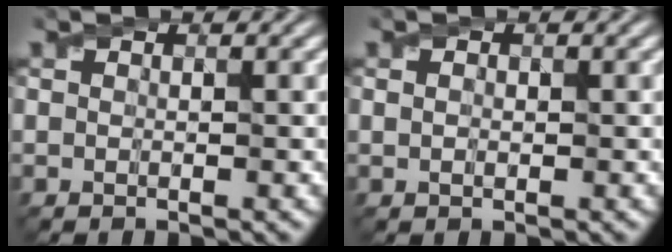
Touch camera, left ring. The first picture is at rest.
{"total": 0.7, "force": [0.1, 0.5, 0.5], "torque": [-0.010, 0.002, 0.002]}